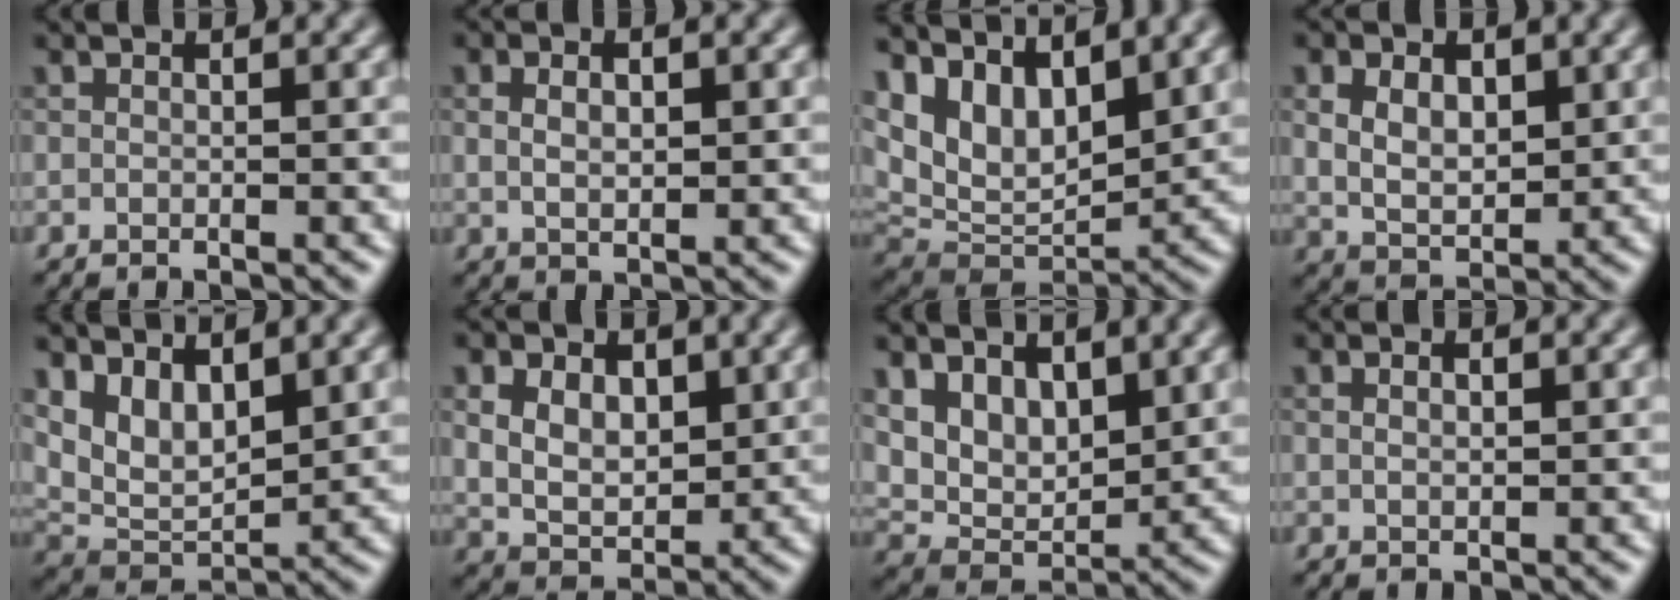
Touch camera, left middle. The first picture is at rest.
{"total": 2.9, "force": [0.7, 1.5, 2.4], "torque": [-0.046, 0.000, 0.015]}
{"total": 9.6, "force": [5.1, 5.0, 6.4], "torque": [-0.125, -0.008, 0.096]}
{"total": 4.7, "force": [1.4, 3.1, 3.2], "torque": [-0.064, -0.007, 0.026]}
{"total": 5.8, "force": [2.9, 3.2, 3.9], "torque": [-0.076, -0.019, 0.060]}
{"total": 5.2, "force": [1.4, 3.7, 3.3], "torque": [-0.063, -0.005, 0.023]}
{"total": 5.9, "force": [3.0, 3.7, 3.5], "torque": [-0.070, -0.016, 0.053]}
{"total": 1.2, "force": [0.4, 0.6, 1.0], "torque": [-0.019, -0.002, 0.010]}